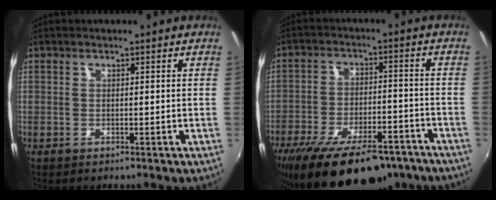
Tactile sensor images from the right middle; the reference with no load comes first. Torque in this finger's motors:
{"motor_torque": [1.30, -0.84, 0.98, 0.21]}